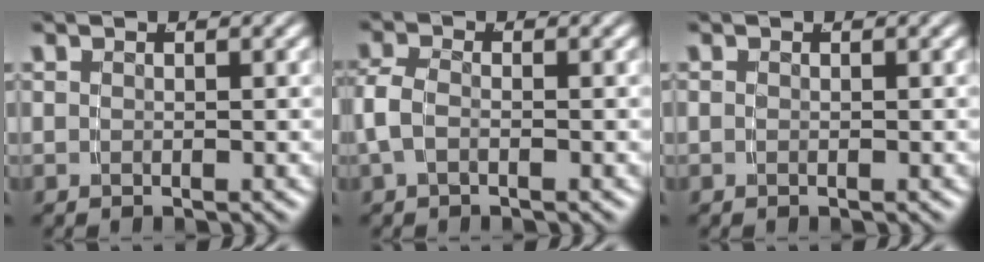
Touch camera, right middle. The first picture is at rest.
{"total": 2.4, "force": [-0.1, 1.8, 1.6], "torque": [-0.050, -0.009, 0.002]}
{"total": 0.0}